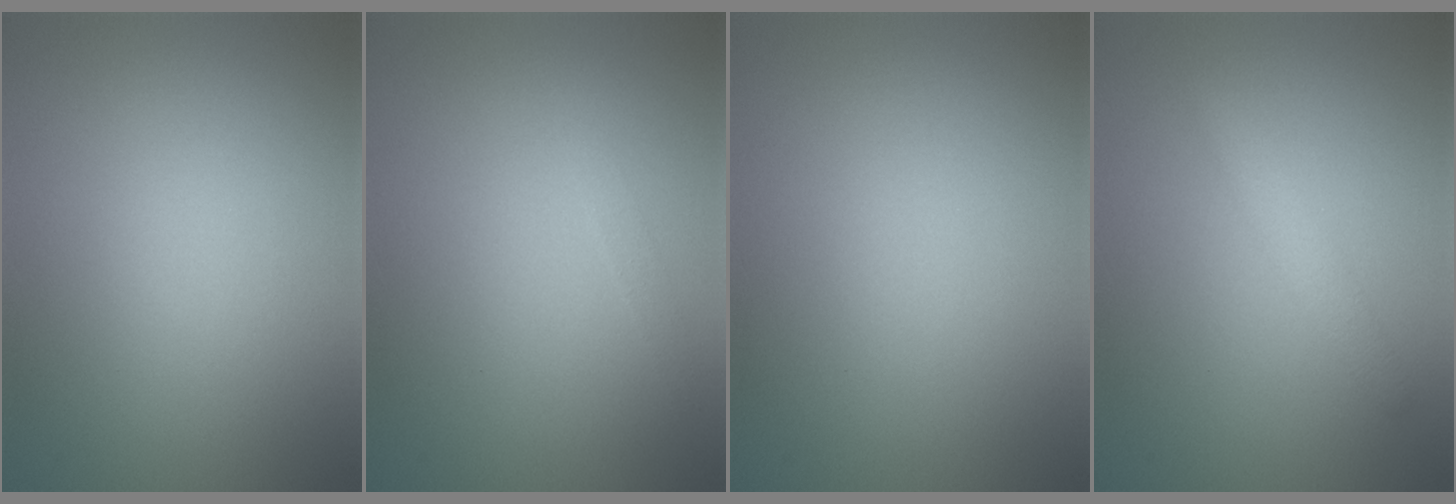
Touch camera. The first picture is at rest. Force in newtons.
{"total": 0.8, "press": 0.8, "slide": 0.0}
{"total": 0.0}
{"total": 1.6, "press": 1.6, "slide": 0.0}